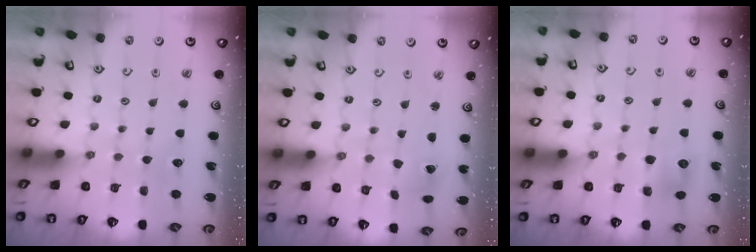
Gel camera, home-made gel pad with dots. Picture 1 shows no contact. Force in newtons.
{"total": 2.8, "press": 2.8, "slide": 0.1}
{"total": 6.8, "press": 6.8, "slide": 0.4}